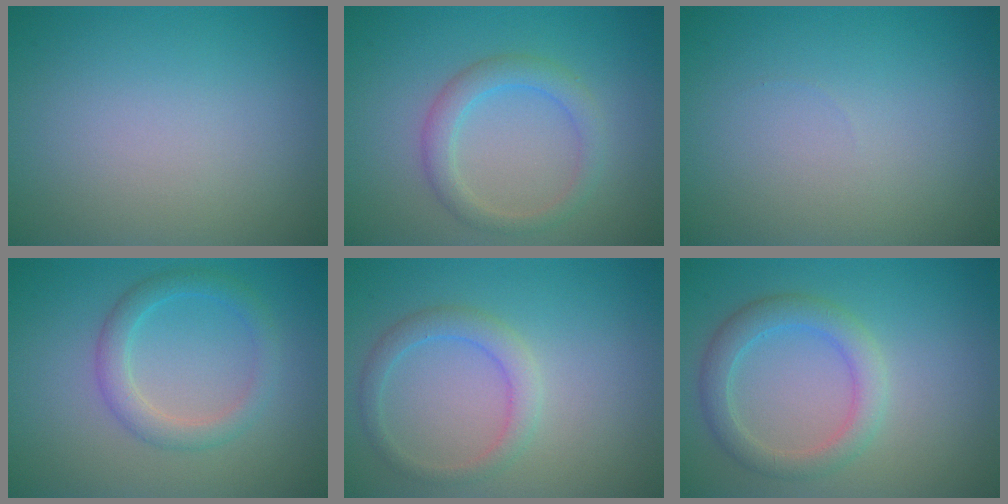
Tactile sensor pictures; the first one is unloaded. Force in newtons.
{"total": 2.7, "press": 2.7, "slide": 0.1}
{"total": 0.0}
{"total": 2.7, "press": 2.7, "slide": 0.1}
{"total": 2.3, "press": 2.3, "slide": 0.2}
{"total": 3.3, "press": 3.3, "slide": 0.2}